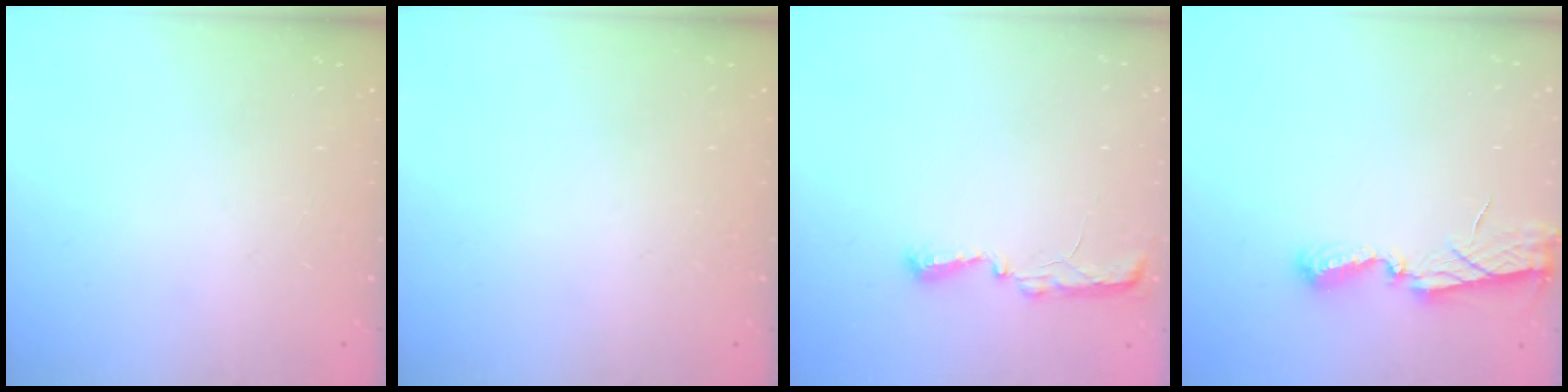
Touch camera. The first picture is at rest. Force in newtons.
{"total": 0.0}
{"total": 5.4, "press": 5.3, "slide": 0.7}
{"total": 6.2, "press": 6.2, "slide": 0.2}